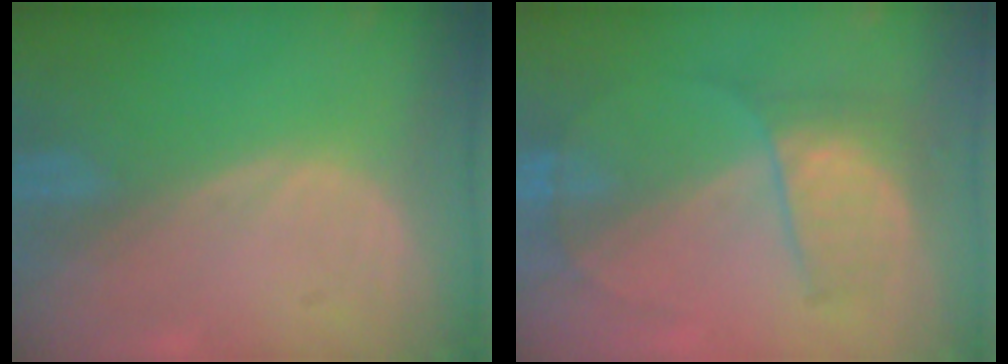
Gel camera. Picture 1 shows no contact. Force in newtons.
{"total": 5.9, "press": 5.8, "slide": 1.0}